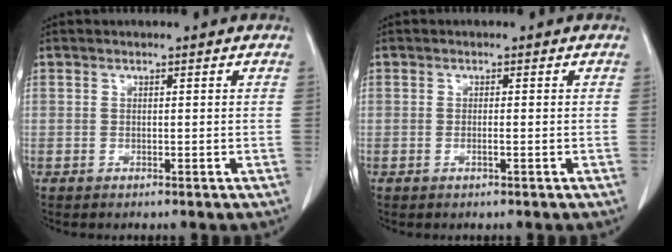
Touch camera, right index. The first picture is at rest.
{"total": 1.2, "force": [-0.4, 0.3, 1.1], "torque": [-0.023, 0.000, -0.006]}